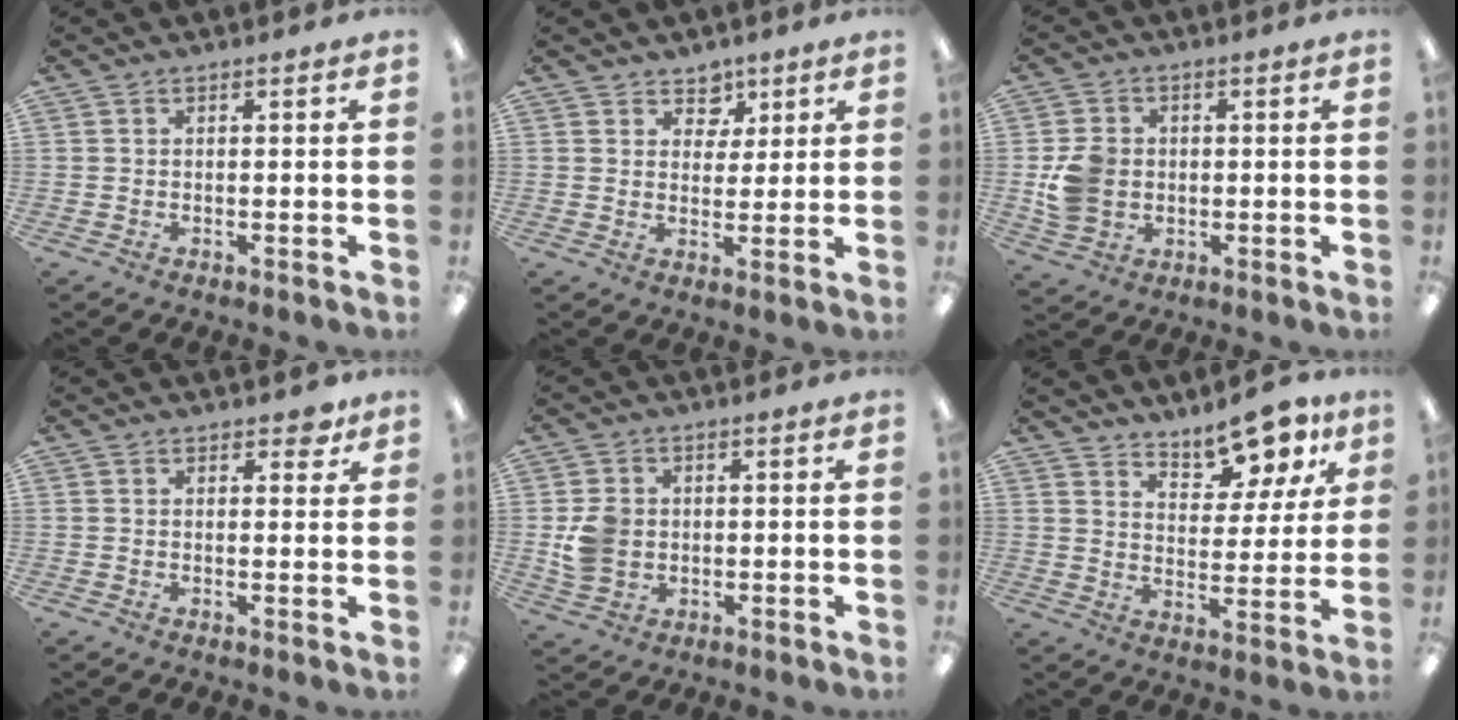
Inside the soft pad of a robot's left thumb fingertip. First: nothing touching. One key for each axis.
{"total": 5.3, "fx": 3.6, "fy": 3.8, "fz": 0.8, "tx": -0.001, "ty": -0.021, "tz": 0.062}
{"total": 7.7, "fx": -0.2, "fy": 6.5, "fz": 4.1, "tx": -0.074, "ty": 0.011, "tz": 0.000}
{"total": 3.2, "fx": 2.1, "fy": 1.7, "fz": 1.8, "tx": -0.015, "ty": -0.004, "tz": 0.033}
{"total": 6.4, "fx": 0.0, "fy": 5.5, "fz": 3.3, "tx": -0.054, "ty": 0.007, "tz": 0.003}
{"total": 11.4, "fx": 10.0, "fy": 4.0, "fz": 3.7, "tx": -0.044, "ty": -0.075, "tz": 0.183}